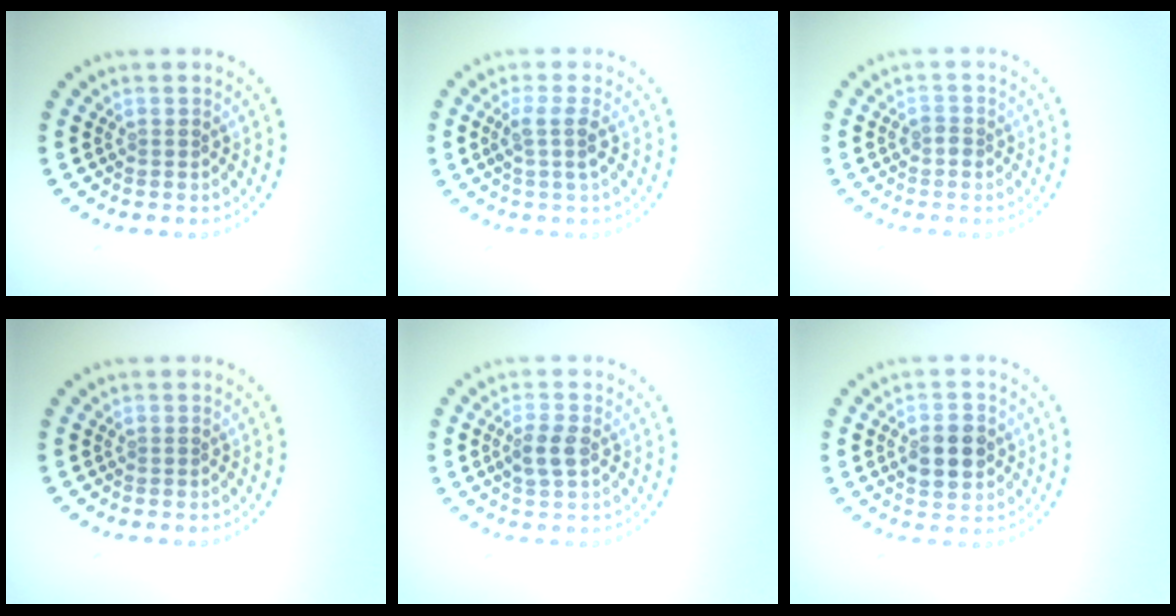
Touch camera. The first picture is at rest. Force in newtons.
{"total": 2.0, "press": 1.6, "slide": 1.2}
{"total": 1.0, "press": 0.9, "slide": 0.4}
{"total": 0.0}
{"total": 2.3, "press": 2.3, "slide": 0.5}
{"total": 3.8, "press": 3.8, "slide": 0.2}